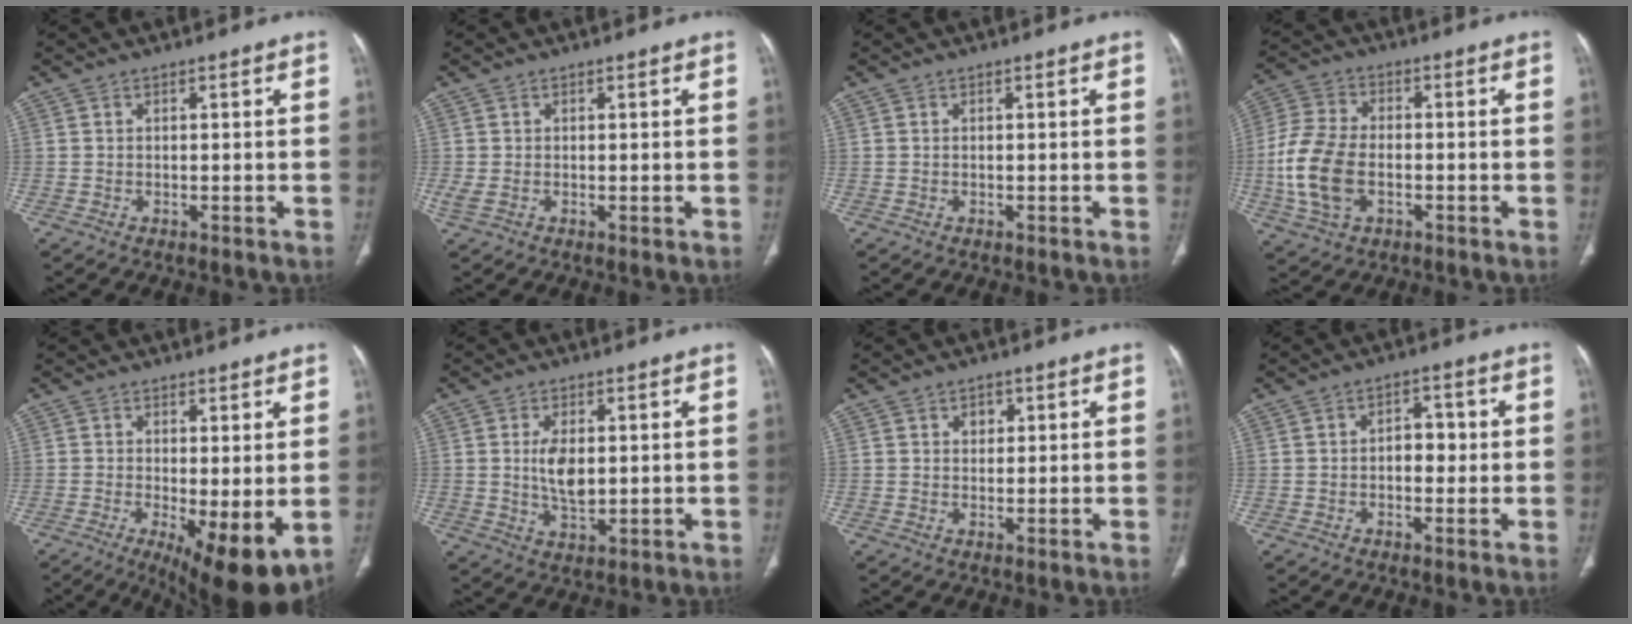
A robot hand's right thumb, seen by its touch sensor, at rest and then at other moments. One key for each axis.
{"total": 1.7, "fx": 0.0, "fy": 1.0, "fz": 1.4, "tx": -0.044, "ty": -0.005, "tz": 0.002}
{"total": 0.0}
{"total": 12.7, "fx": -2.4, "fy": 8.1, "fz": 9.5, "tx": -0.209, "ty": 0.011, "tz": -0.048}
{"total": 11.0, "fx": -2.4, "fy": 3.6, "fz": 10.2, "tx": -0.155, "ty": -0.024, "tz": -0.026}
{"total": 6.3, "fx": 0.7, "fy": 3.4, "fz": 5.3, "tx": -0.093, "ty": -0.009, "tz": 0.016}
{"total": 2.1, "fx": 0.9, "fy": 1.7, "fz": 1.0, "tx": -0.004, "ty": -0.003, "tz": 0.012}
{"total": 4.4, "fx": -0.1, "fy": 2.9, "fz": 3.3, "tx": -0.028, "ty": 0.012, "tz": -0.005}